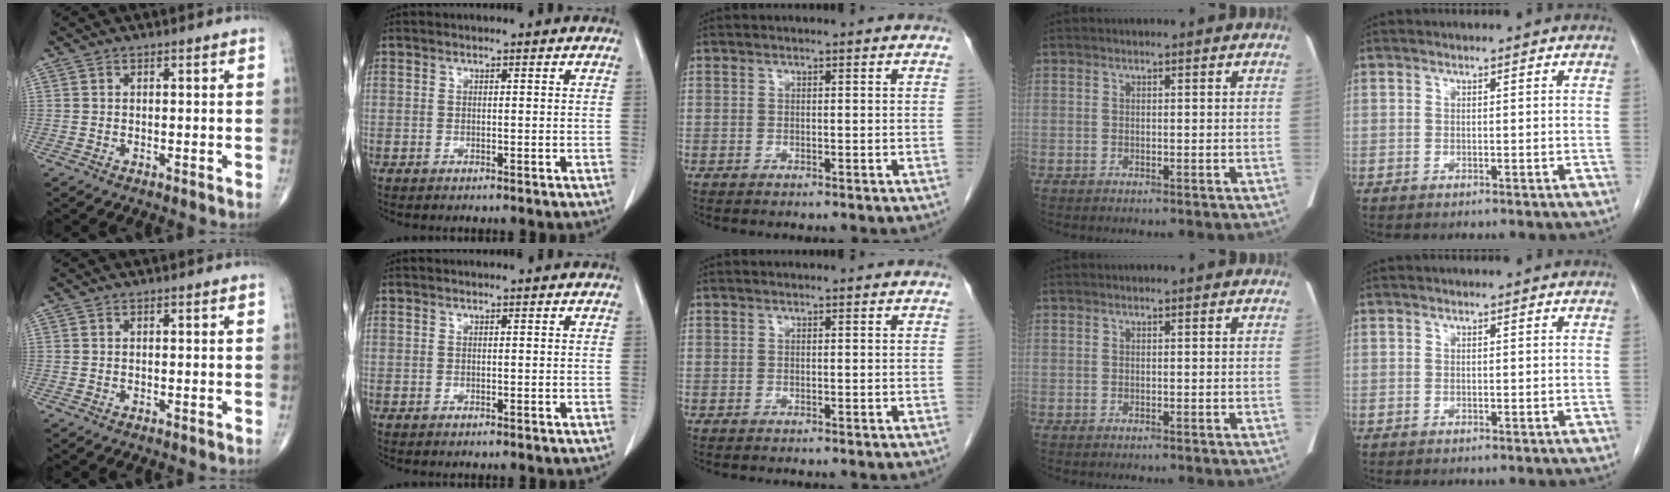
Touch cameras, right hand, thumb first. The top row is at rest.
{}